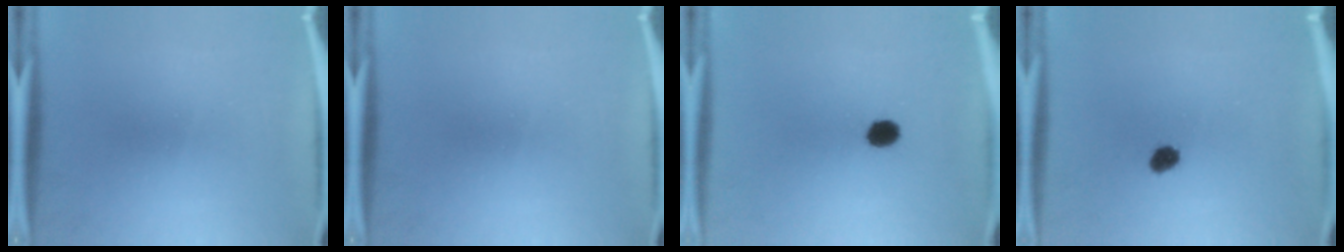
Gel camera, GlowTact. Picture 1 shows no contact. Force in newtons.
{"total": 0.0}
{"total": 3.7}
{"total": 2.8}